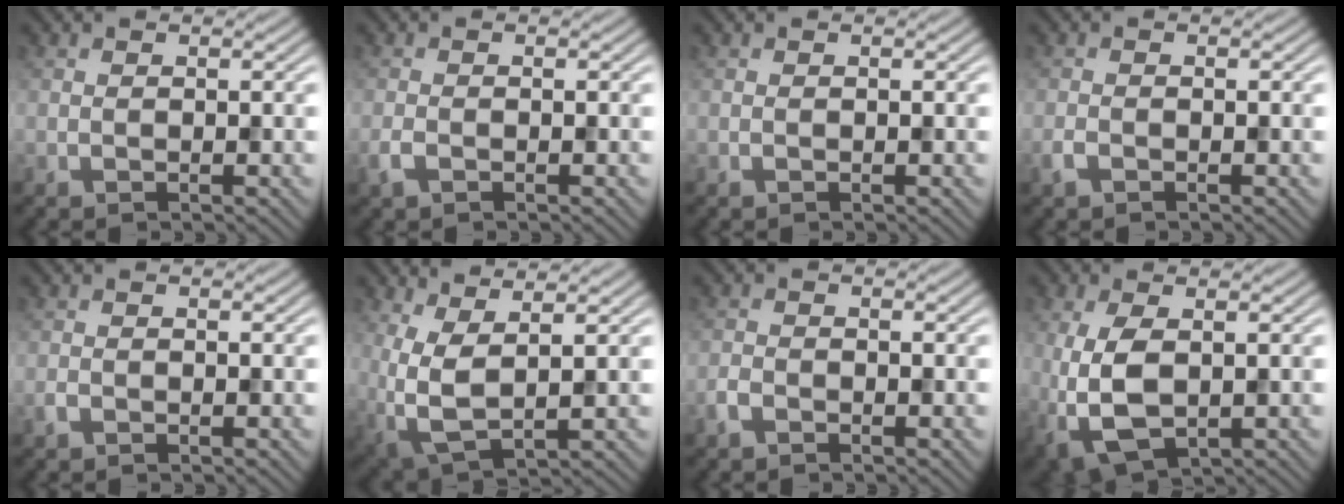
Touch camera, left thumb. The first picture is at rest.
{"total": 1.5, "force": [-0.8, 0.7, 1.0], "torque": [-0.026, -0.003, -0.020]}
{"total": 0.0}
{"total": 1.1, "force": [-0.8, 0.5, 0.7], "torque": [-0.017, -0.002, -0.017]}
{"total": 0.7, "force": [-0.5, 0.3, 0.4], "torque": [-0.009, 0.000, -0.011]}
{"total": 6.0, "force": [1.6, 2.3, 5.4], "torque": [-0.135, -0.003, 0.033]}
{"total": 1.5, "force": [-1.1, 0.6, 0.7], "torque": [-0.017, 0.000, -0.029]}
{"total": 6.6, "force": [-0.9, 3.6, 5.5], "torque": [-0.134, -0.010, -0.013]}